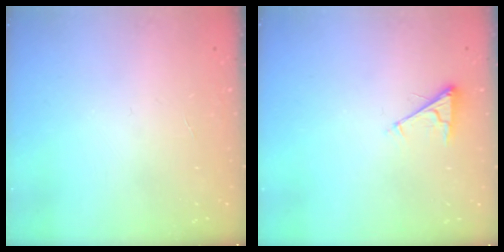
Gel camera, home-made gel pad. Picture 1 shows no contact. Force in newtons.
{"total": 3.9, "press": 3.9, "slide": 0.6}